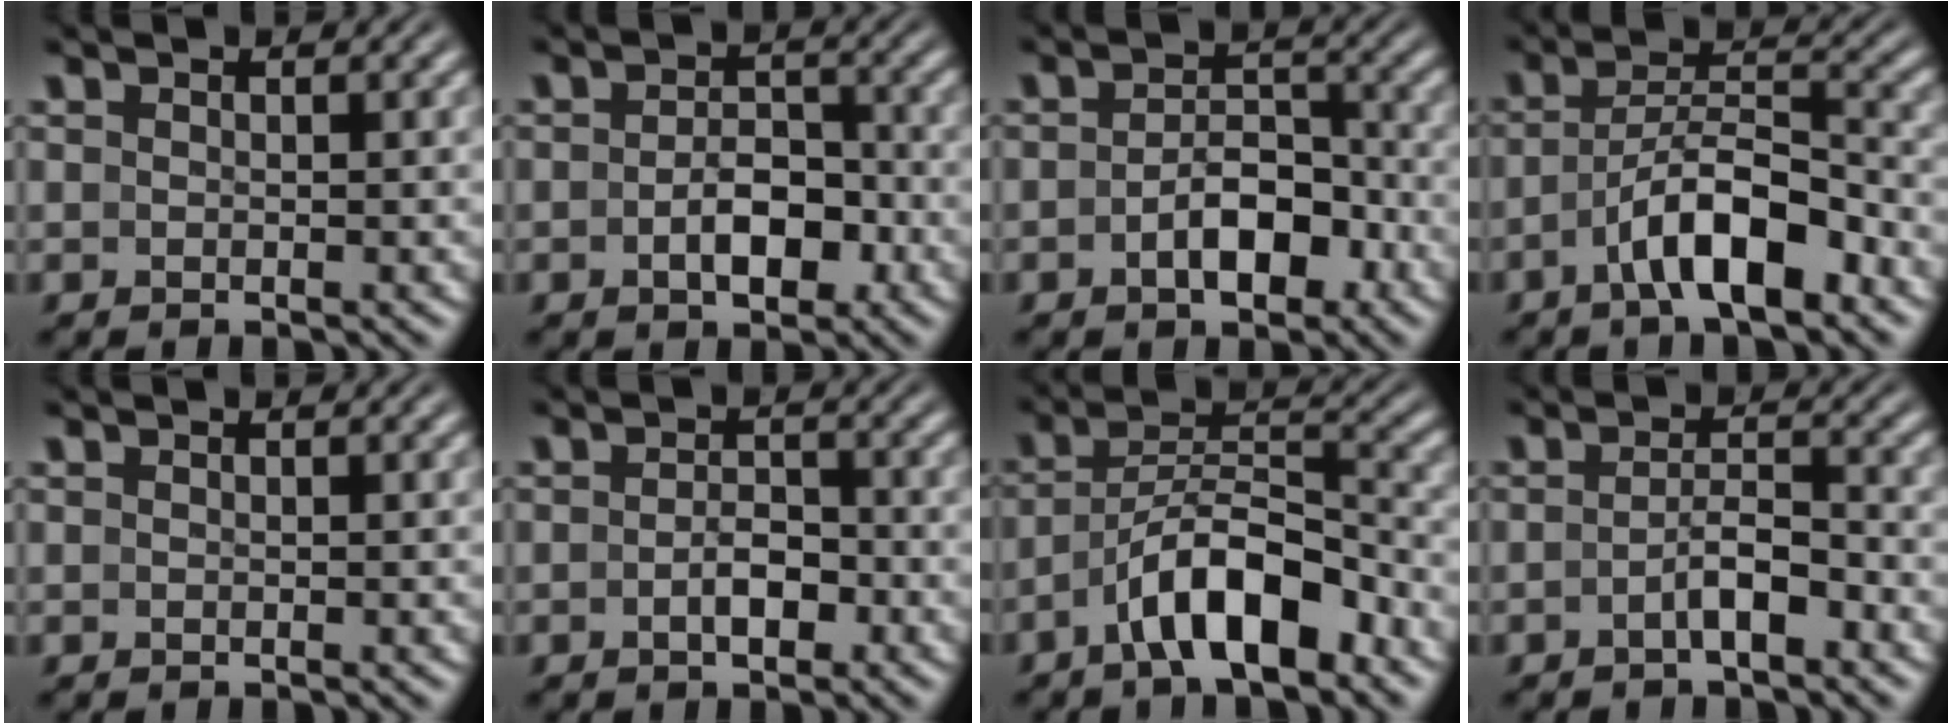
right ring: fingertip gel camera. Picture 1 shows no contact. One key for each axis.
{"total": 3.7, "fx": -1.5, "fy": 2.1, "fz": 2.6, "tx": -0.029, "ty": -0.002, "tz": -0.024}
{"total": 4.0, "fx": -2.0, "fy": 2.2, "fz": 2.6, "tx": -0.029, "ty": -0.003, "tz": -0.032}
{"total": 5.3, "fx": -2.7, "fy": 1.9, "fz": 4.1, "tx": -0.064, "ty": -0.008, "tz": -0.041}
{"total": 0.0}
{"total": 2.3, "fx": -1.2, "fy": 1.1, "fz": 1.6, "tx": -0.018, "ty": 0.001, "tz": -0.021}
{"total": 6.0, "fx": -2.9, "fy": 2.7, "fz": 4.6, "tx": -0.071, "ty": -0.009, "tz": -0.044}
{"total": 2.5, "fx": -1.8, "fy": 0.3, "fz": 1.7, "tx": -0.023, "ty": -0.005, "tz": -0.029}